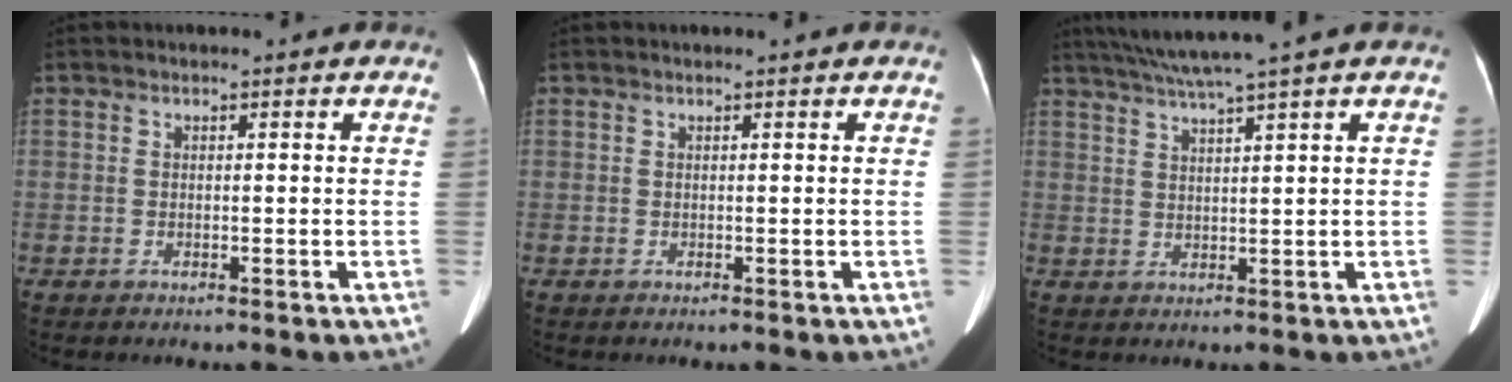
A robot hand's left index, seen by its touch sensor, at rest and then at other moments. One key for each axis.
{"total": 0.0}
{"total": 6.8, "fx": 5.5, "fy": -1.9, "fz": 3.6, "tx": -0.061, "ty": 0.015, "tz": 0.095}